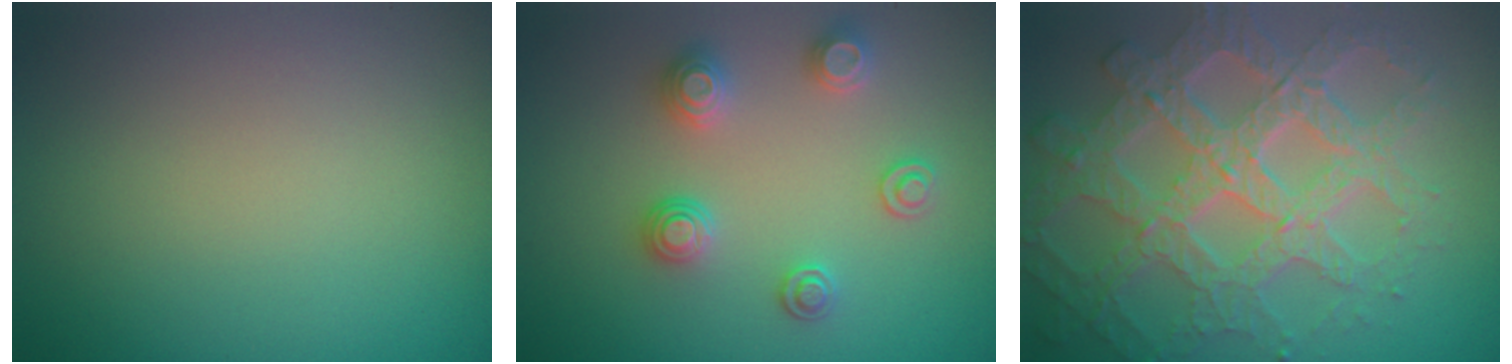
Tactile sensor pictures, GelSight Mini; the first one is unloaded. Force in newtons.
{"total": 2.9, "press": 2.9, "slide": 0.2}
{"total": 6.4, "press": 5.8, "slide": 2.8}